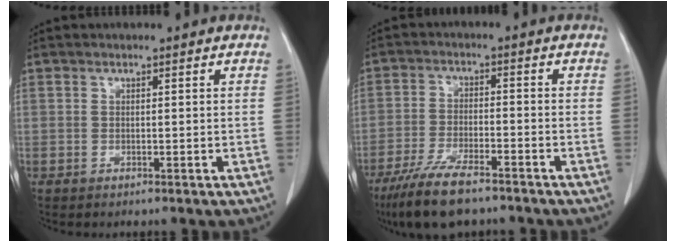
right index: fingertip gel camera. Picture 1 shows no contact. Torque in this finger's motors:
{"motor_torque": [0.64, -0.60, 0.28, 0.14]}